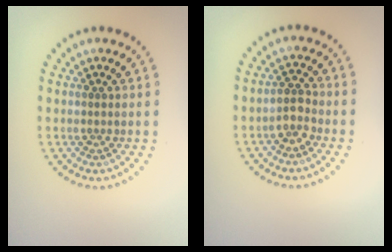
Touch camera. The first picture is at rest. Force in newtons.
{"total": 1.7, "press": 1.5, "slide": 0.8}